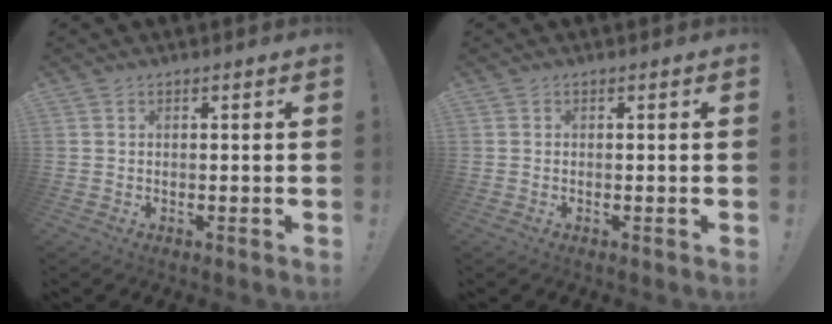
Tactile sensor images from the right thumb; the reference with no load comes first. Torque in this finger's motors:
{"motor_torque": [-0.01, 0.00, 0.00, 0.00, -0.01]}